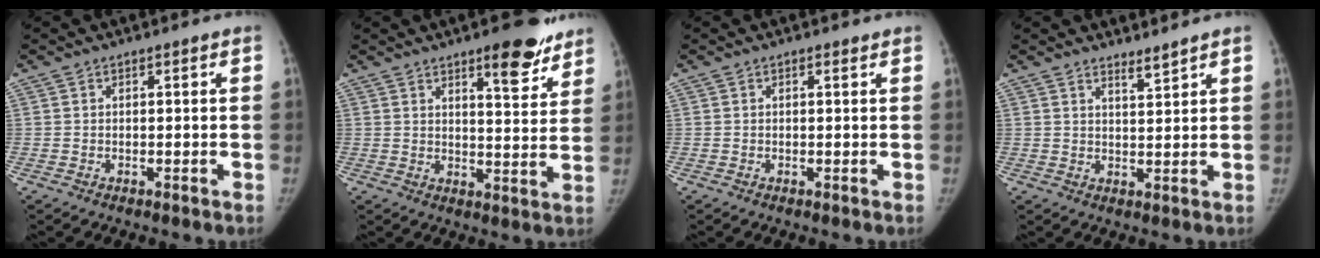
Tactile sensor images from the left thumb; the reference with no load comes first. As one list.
[{"total": 10.4, "force": [7.2, 3.2, 6.9], "torque": [-0.060, -0.044, 0.097]}, {"total": 0.6, "force": [0.4, 0.3, 0.4], "torque": [-0.009, -0.002, 0.006]}, {"total": 2.6, "force": [2.4, 0.1, 0.9], "torque": [-0.011, -0.026, 0.043]}]